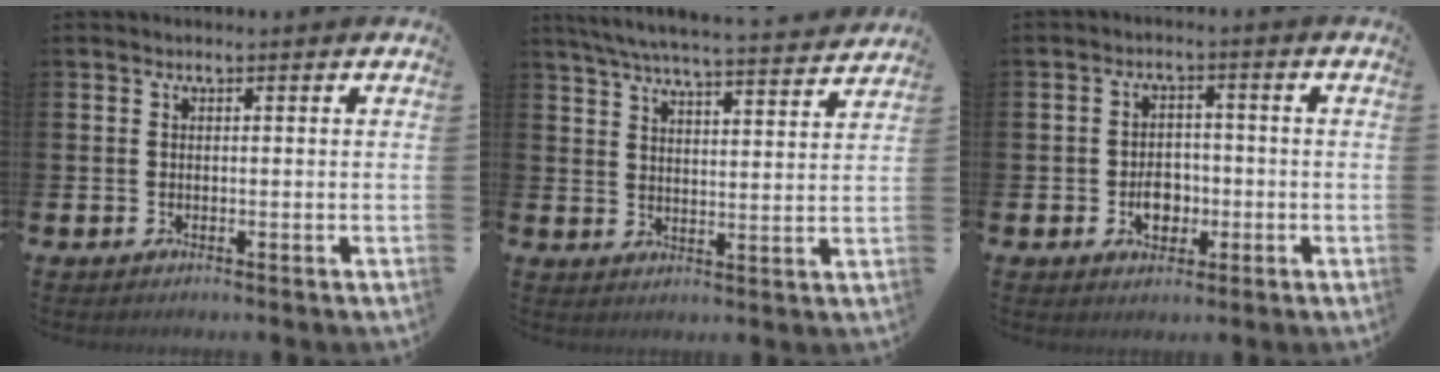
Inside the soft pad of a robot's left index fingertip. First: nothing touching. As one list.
[{"total": 6.6, "force": [6.3, 0.3, 2.1], "torque": [-0.056, -0.047, 0.109]}, {"total": 3.9, "force": [-1.1, 2.9, 2.4], "torque": [-0.029, -0.002, -0.026]}]